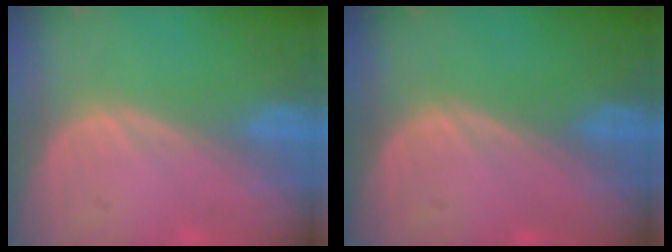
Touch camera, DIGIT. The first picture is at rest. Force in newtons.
{"total": 0.0}